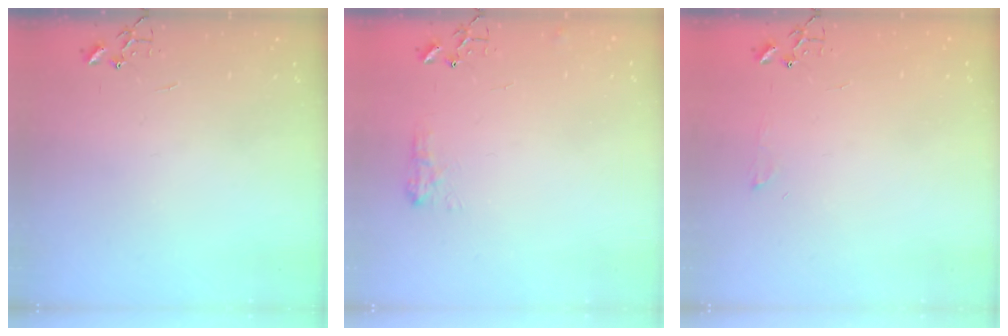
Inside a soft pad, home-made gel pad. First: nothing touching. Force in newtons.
{"total": 8.0, "press": 7.9, "slide": 0.7}
{"total": 4.2, "press": 4.2, "slide": 0.6}